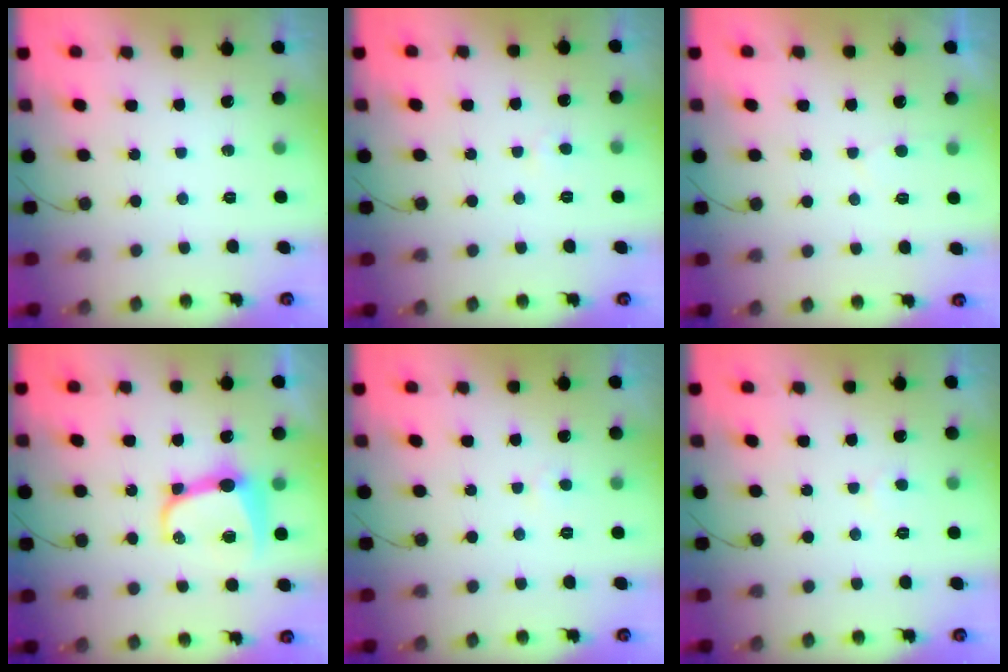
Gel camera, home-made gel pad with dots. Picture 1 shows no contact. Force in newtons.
{"total": 2.6, "press": 2.6, "slide": 0.3}
{"total": 2.3, "press": 2.3, "slide": 0.2}
{"total": 10.5, "press": 10.5, "slide": 0.9}
{"total": 2.6, "press": 2.6, "slide": 0.3}
{"total": 2.8, "press": 2.8, "slide": 0.3}